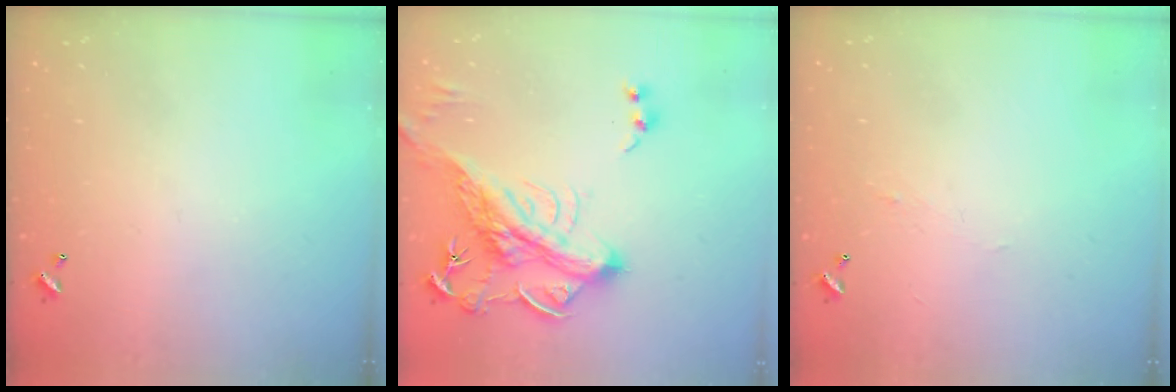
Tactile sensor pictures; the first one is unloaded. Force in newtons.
{"total": 8.0, "press": 7.8, "slide": 1.3}
{"total": 1.0, "press": 0.9, "slide": 0.4}